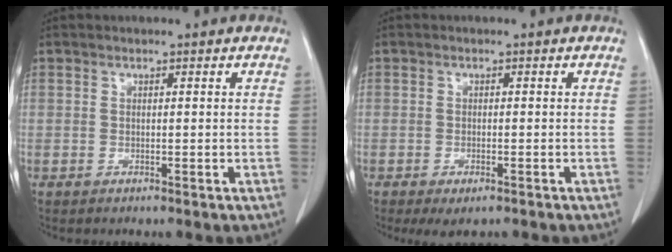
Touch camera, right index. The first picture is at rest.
{"total": 3.2, "force": [-2.2, 1.1, 2.1], "torque": [-0.031, -0.006, -0.026]}